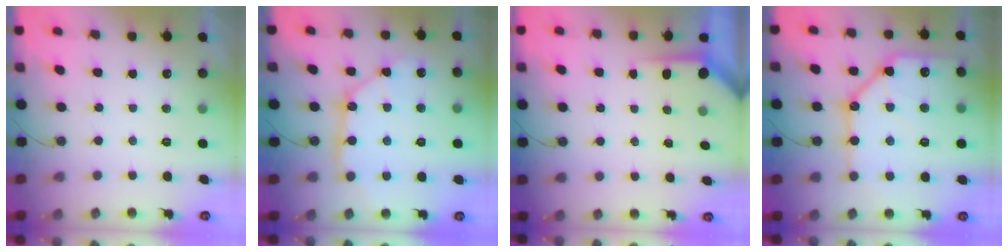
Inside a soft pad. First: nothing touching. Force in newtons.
{"total": 10.8, "press": 10.7, "slide": 1.1}
{"total": 3.6, "press": 3.6, "slide": 0.3}
{"total": 19.5, "press": 19.4, "slide": 2.2}